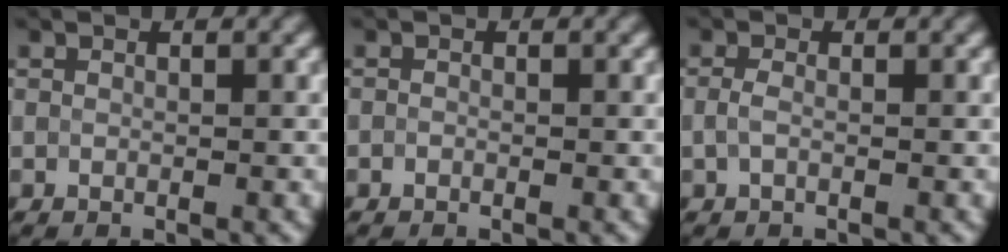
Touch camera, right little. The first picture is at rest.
{"total": 0.0}
{"total": 1.2, "force": [-0.2, 0.6, 1.0], "torque": [-0.028, 0.000, -0.009]}